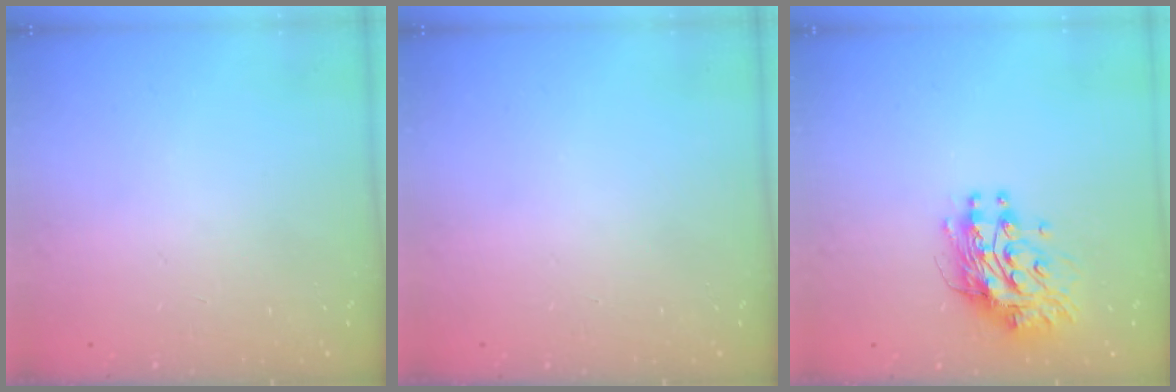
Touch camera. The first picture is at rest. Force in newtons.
{"total": 0.0}
{"total": 11.5, "press": 11.5, "slide": 1.0}